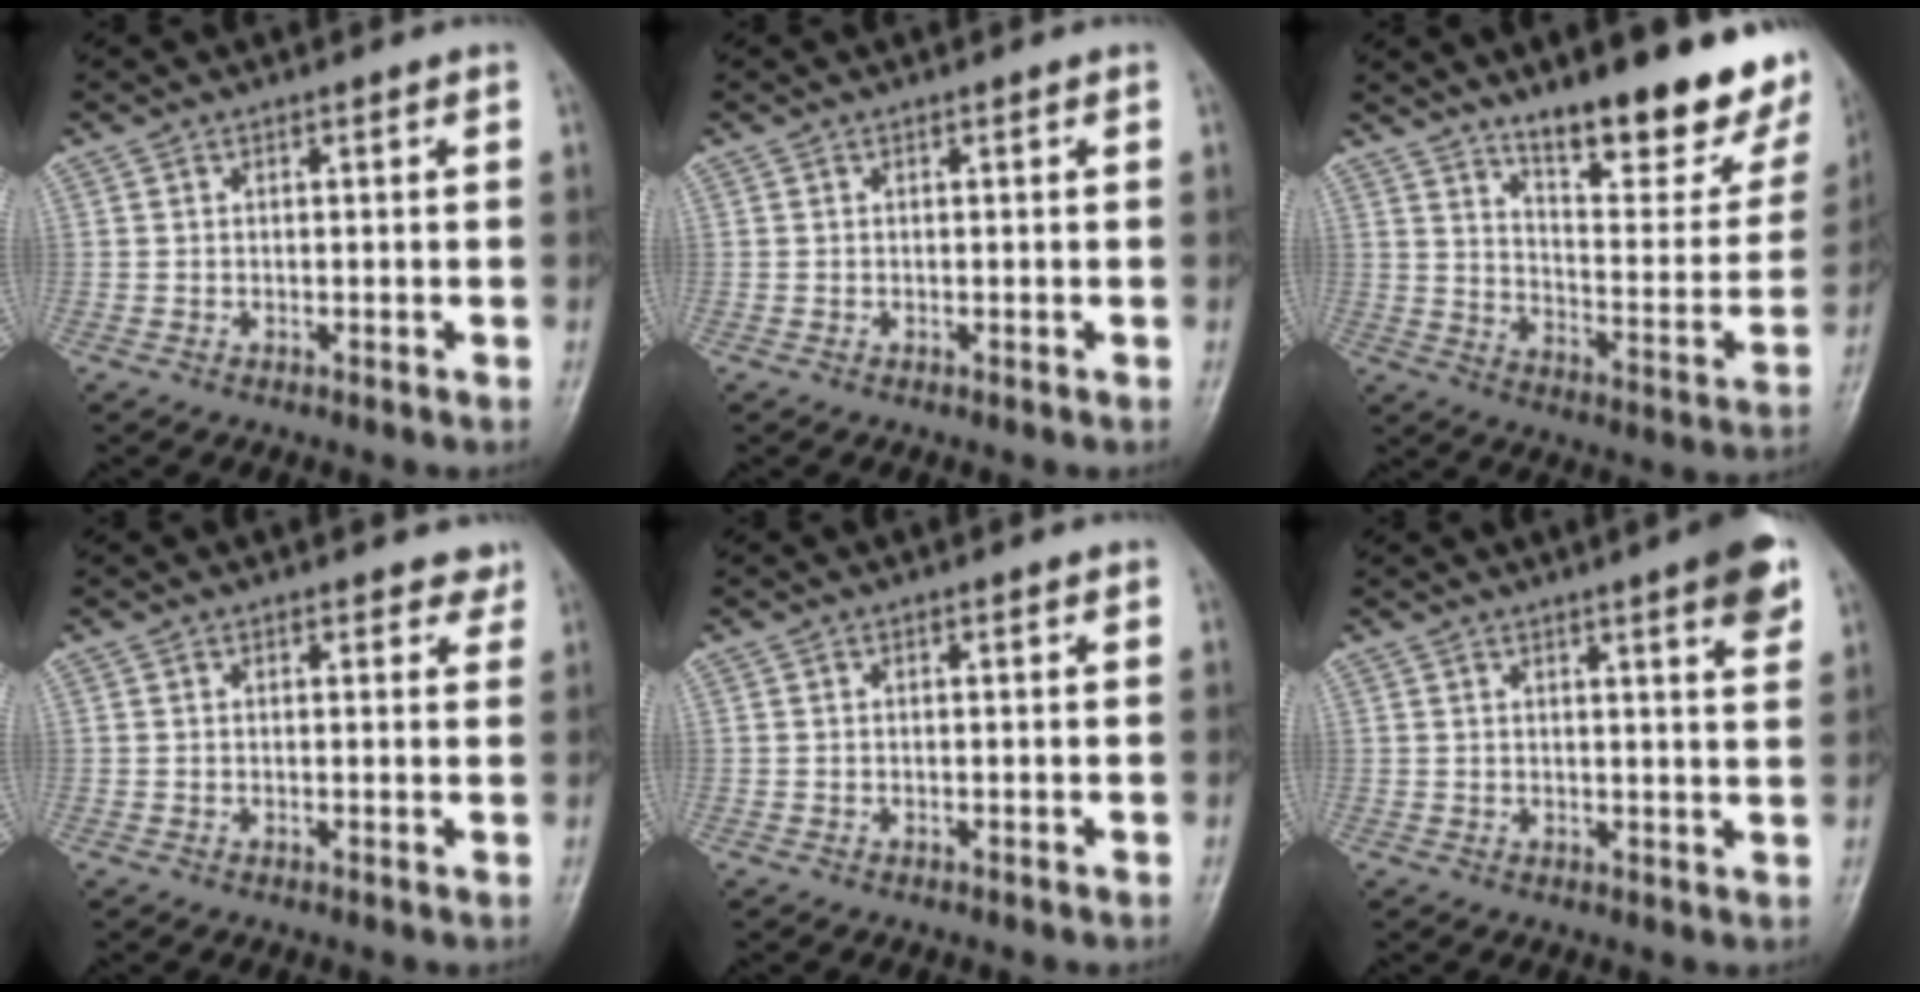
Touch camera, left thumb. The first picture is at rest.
{"total": 0.0}
{"total": 22.5, "force": [15.8, 6.4, 14.7], "torque": [-0.161, -0.101, 0.231]}
{"total": 3.3, "force": [2.8, 1.5, 0.8], "torque": [0.021, -0.012, 0.022]}
{"total": 0.6, "force": [0.5, 0.1, 0.4], "torque": [-0.006, -0.001, 0.007]}
{"total": 7.2, "force": [4.3, 0.8, 5.7], "torque": [-0.065, -0.017, 0.053]}